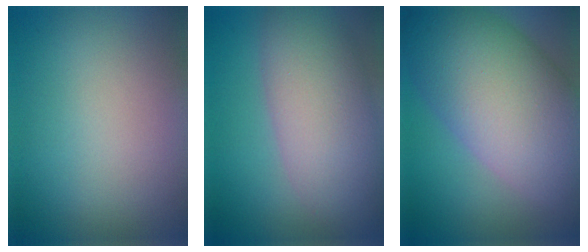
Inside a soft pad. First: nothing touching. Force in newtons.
{"total": 7.7, "press": 7.7, "slide": 0.4}
{"total": 13.8, "press": 13.8, "slide": 0.4}